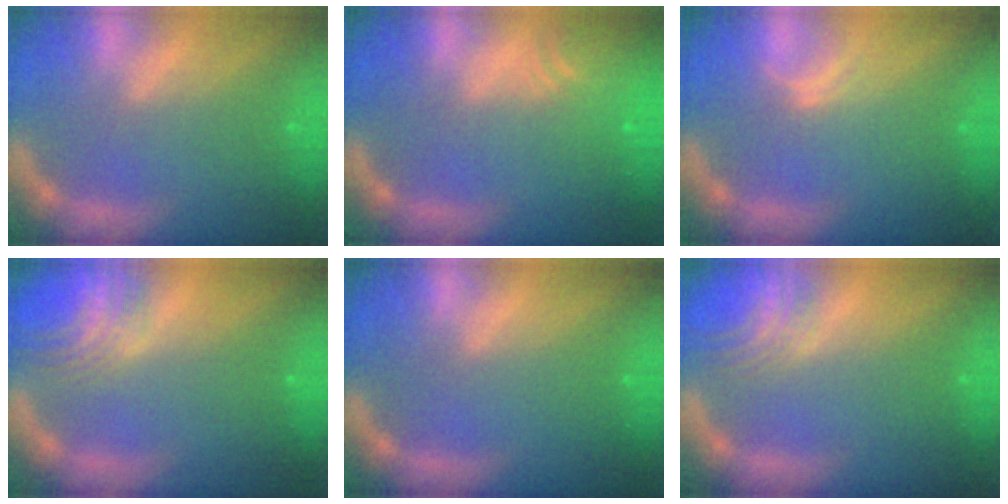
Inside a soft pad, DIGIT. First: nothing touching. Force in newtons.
{"total": 4.5}
{"total": 1.0}
{"total": 6.1}
{"total": 0.0}
{"total": 4.5}